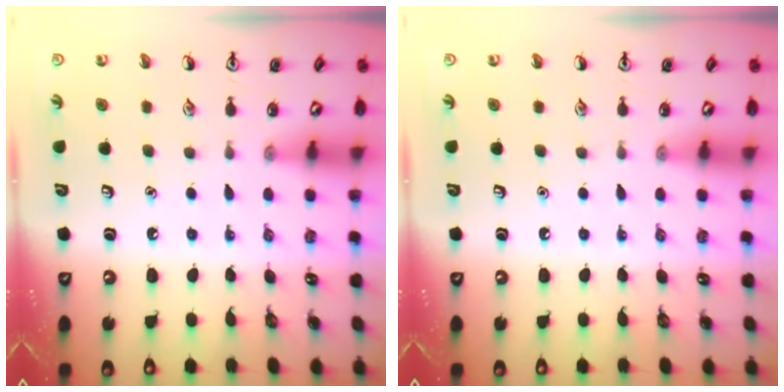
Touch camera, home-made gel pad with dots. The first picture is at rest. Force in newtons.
{"total": 0.0}